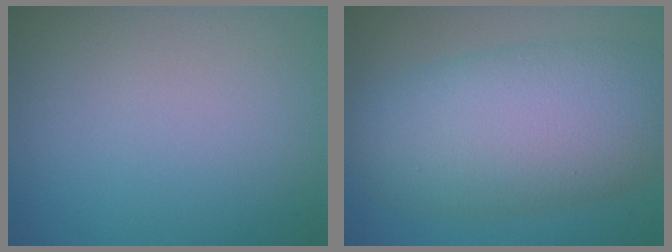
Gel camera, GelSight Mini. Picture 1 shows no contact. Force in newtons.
{"total": 10.0, "press": 10.0, "slide": 0.4}